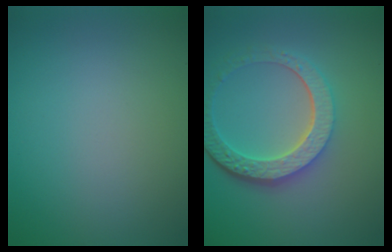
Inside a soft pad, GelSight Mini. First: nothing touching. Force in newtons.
{"total": 6.0, "press": 4.5, "slide": 4.0}